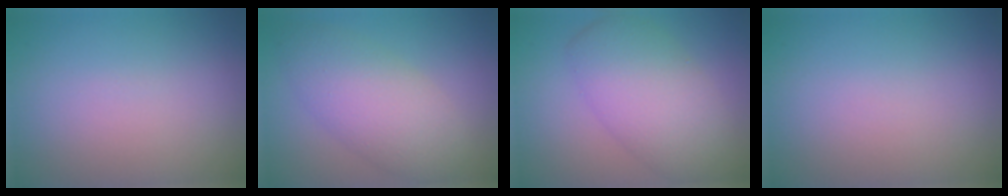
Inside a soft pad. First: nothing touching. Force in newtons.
{"total": 5.9, "press": 5.9, "slide": 0.3}
{"total": 7.1, "press": 7.0, "slide": 0.5}
{"total": 0.0}